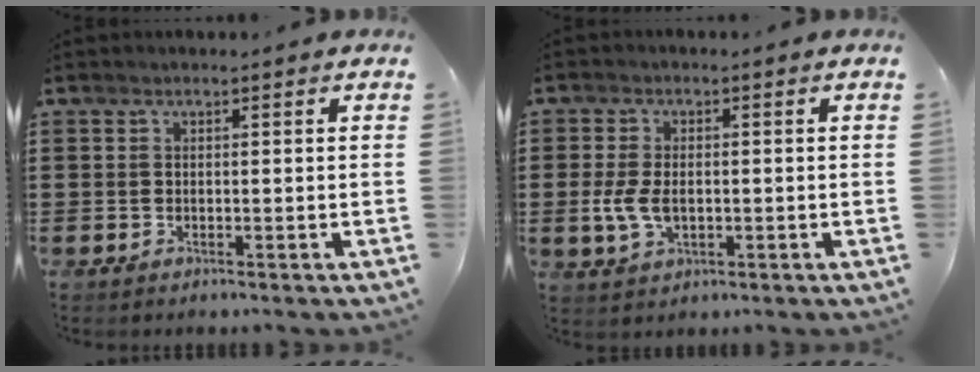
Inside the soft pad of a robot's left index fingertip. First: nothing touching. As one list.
[{"total": 4.7, "force": [-0.6, 2.8, 3.8], "torque": [-0.091, -0.001, -0.016]}]